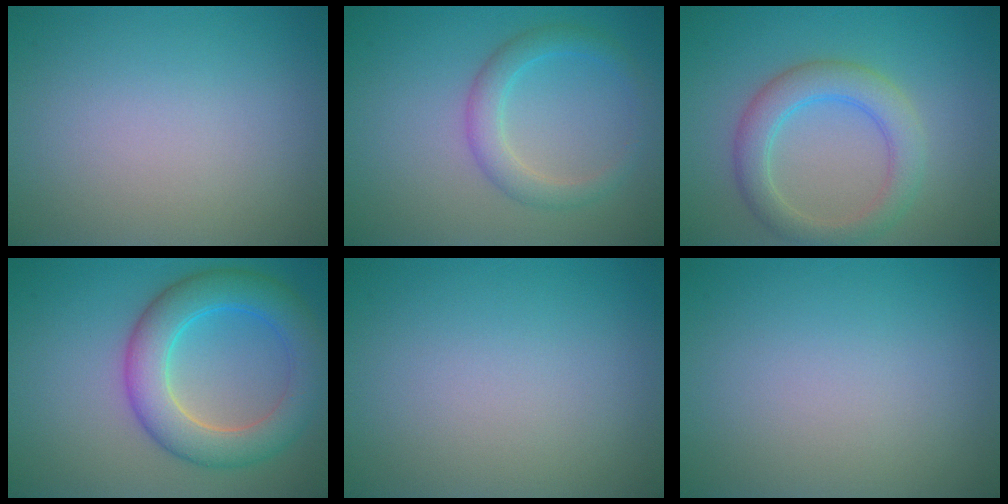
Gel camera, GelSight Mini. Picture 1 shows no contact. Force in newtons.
{"total": 2.8, "press": 2.8, "slide": 0.0}
{"total": 4.3, "press": 4.3, "slide": 0.0}
{"total": 6.7, "press": 6.7, "slide": 0.1}
{"total": 0.0}
{"total": 0.0}